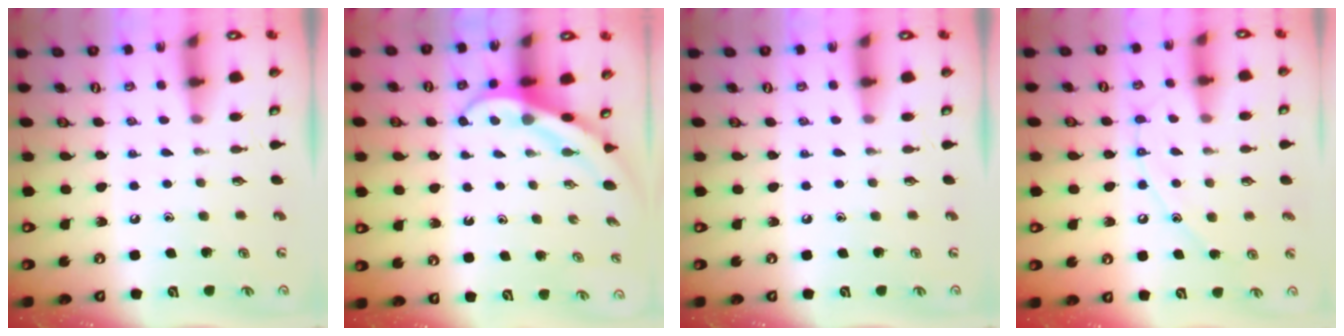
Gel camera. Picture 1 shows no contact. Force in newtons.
{"total": 4.0, "press": 4.0, "slide": 0.4}
{"total": 0.0}
{"total": 8.8, "press": 8.8, "slide": 0.7}